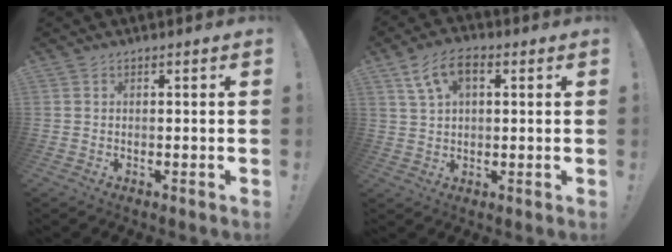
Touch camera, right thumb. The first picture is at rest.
{"total": 8.5, "force": [3.2, 4.7, 6.3], "torque": [-0.115, 0.002, 0.061]}